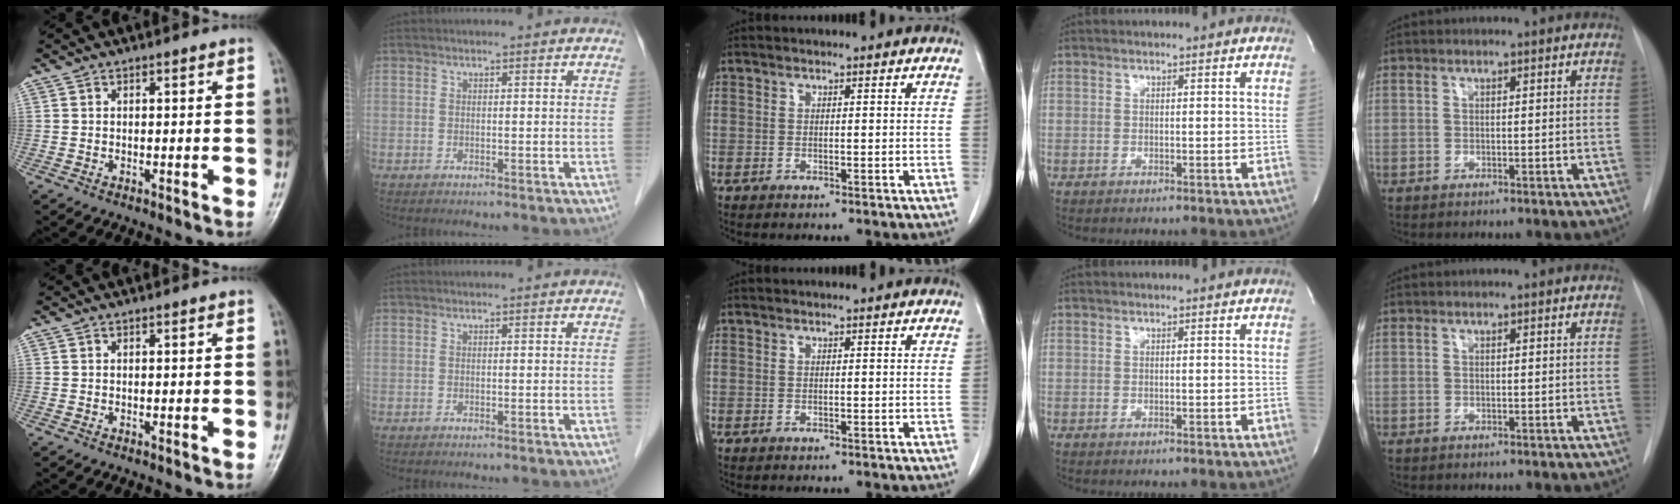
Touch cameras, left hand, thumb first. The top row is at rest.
{}